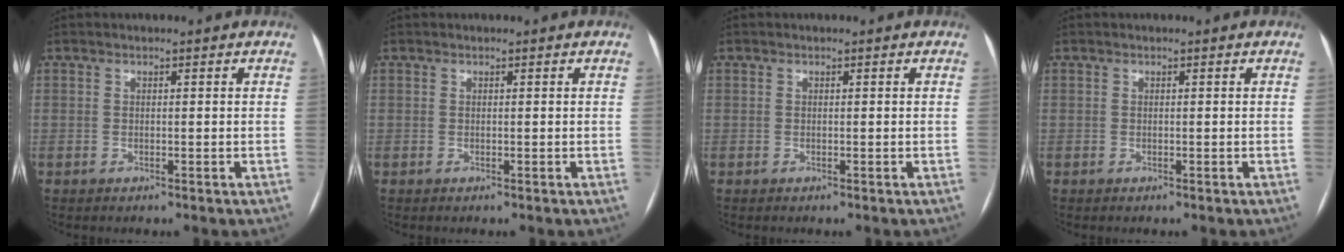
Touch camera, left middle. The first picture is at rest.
{"total": 0.0}
{"total": 0.0}
{"total": 0.0}